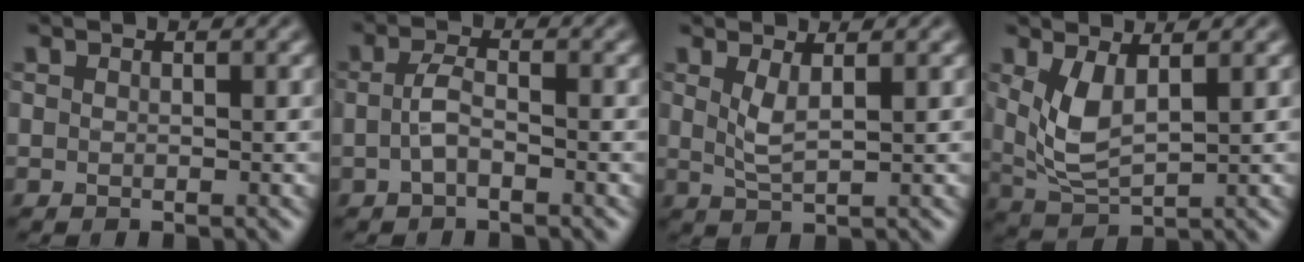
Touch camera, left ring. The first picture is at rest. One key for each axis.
{"total": 2.0, "fx": -0.5, "fy": 0.8, "fz": 1.8, "tx": -0.040, "ty": 0.004, "tz": -0.015}
{"total": 2.1, "fx": 0.9, "fy": 0.5, "fz": 1.8, "tx": -0.041, "ty": -0.006, "tz": 0.021}
{"total": 4.0, "fx": 1.2, "fy": 1.8, "fz": 3.4, "tx": -0.082, "ty": -0.007, "tz": 0.031}